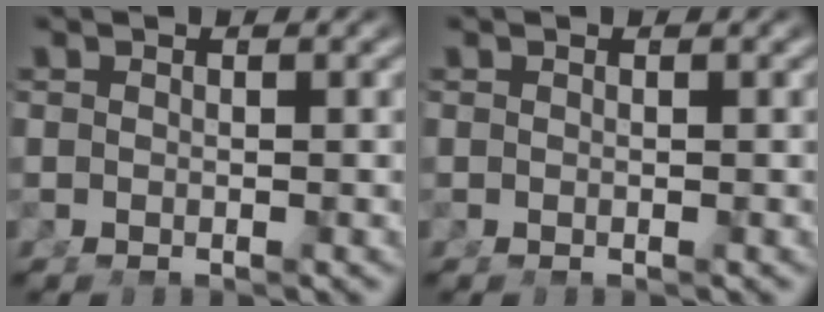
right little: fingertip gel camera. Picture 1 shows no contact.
{"total": 0.0}